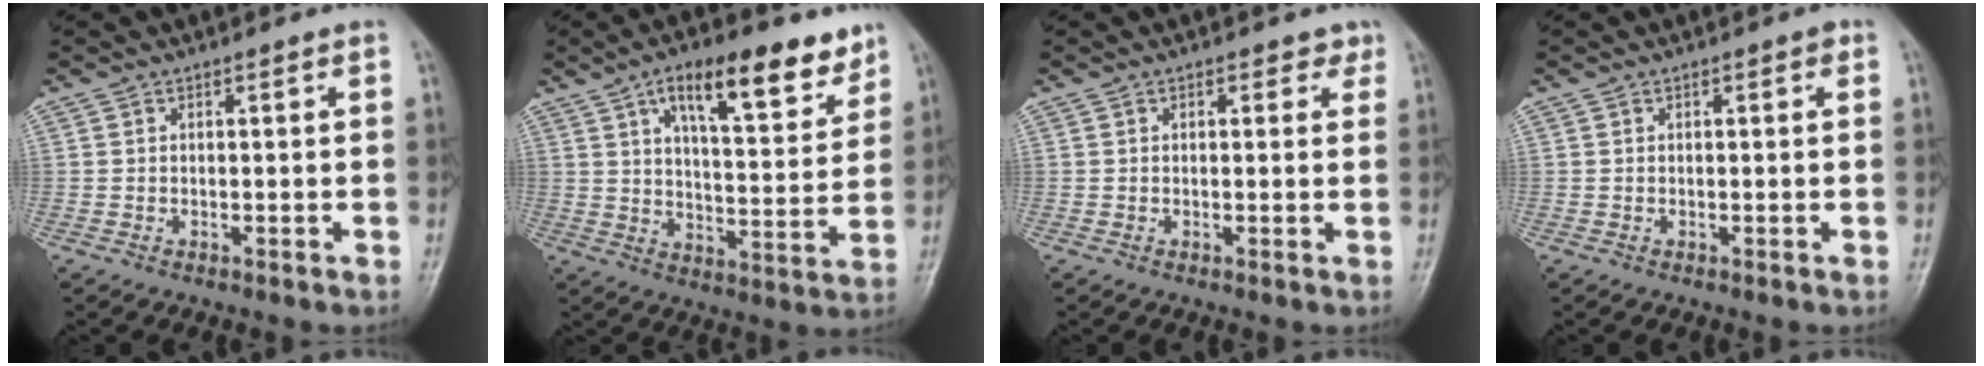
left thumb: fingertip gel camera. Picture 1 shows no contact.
{"total": 15.8, "force": [9.4, 5.8, 11.3], "torque": [-0.134, -0.041, 0.144]}
{"total": 2.1, "force": [1.2, 1.4, 1.0], "torque": [0.009, -0.002, 0.009]}
{"total": 0.8, "force": [0.3, 0.4, 0.7], "torque": [-0.006, 0.002, 0.002]}